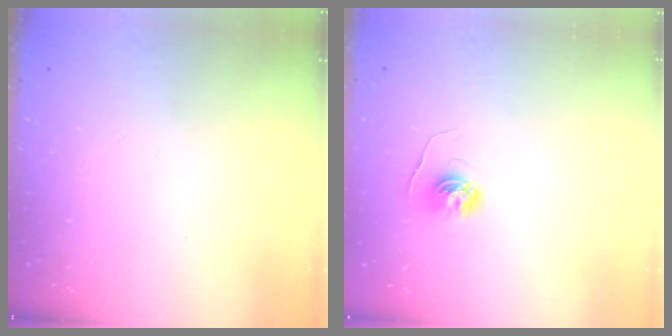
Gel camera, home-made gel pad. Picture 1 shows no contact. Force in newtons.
{"total": 5.0, "press": 5.0, "slide": 0.4}